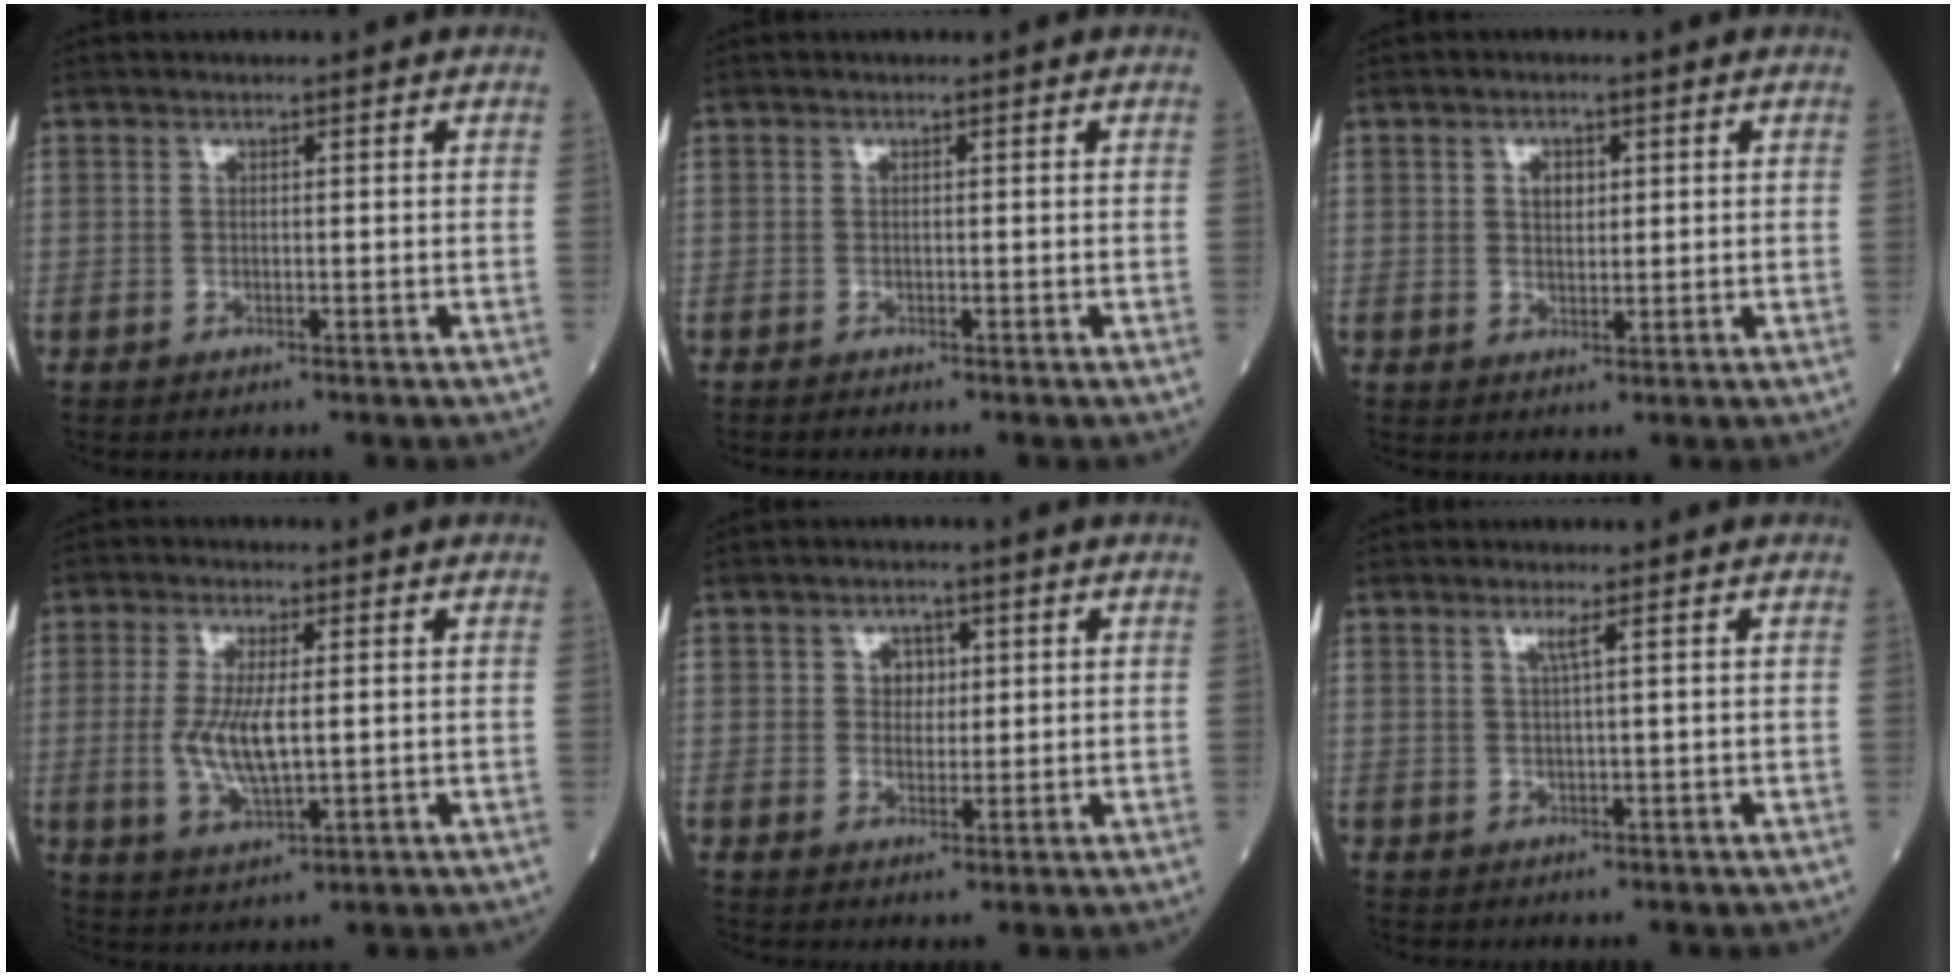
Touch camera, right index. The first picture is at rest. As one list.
[{"total": 0.6, "force": [-0.5, -0.2, 0.1], "torque": [-0.007, -0.003, -0.010]}, {"total": 2.4, "force": [0.7, 1.6, 1.7], "torque": [-0.027, 0.003, 0.011]}, {"total": 6.9, "force": [-0.1, 1.9, 6.6], "torque": [-0.139, -0.011, 0.001]}, {"total": 2.7, "force": [0.7, 2.2, 1.5], "torque": [-0.016, 0.003, 0.010]}, {"total": 1.3, "force": [0.6, -0.5, 1.1], "torque": [-0.028, -0.003, 0.013]}]